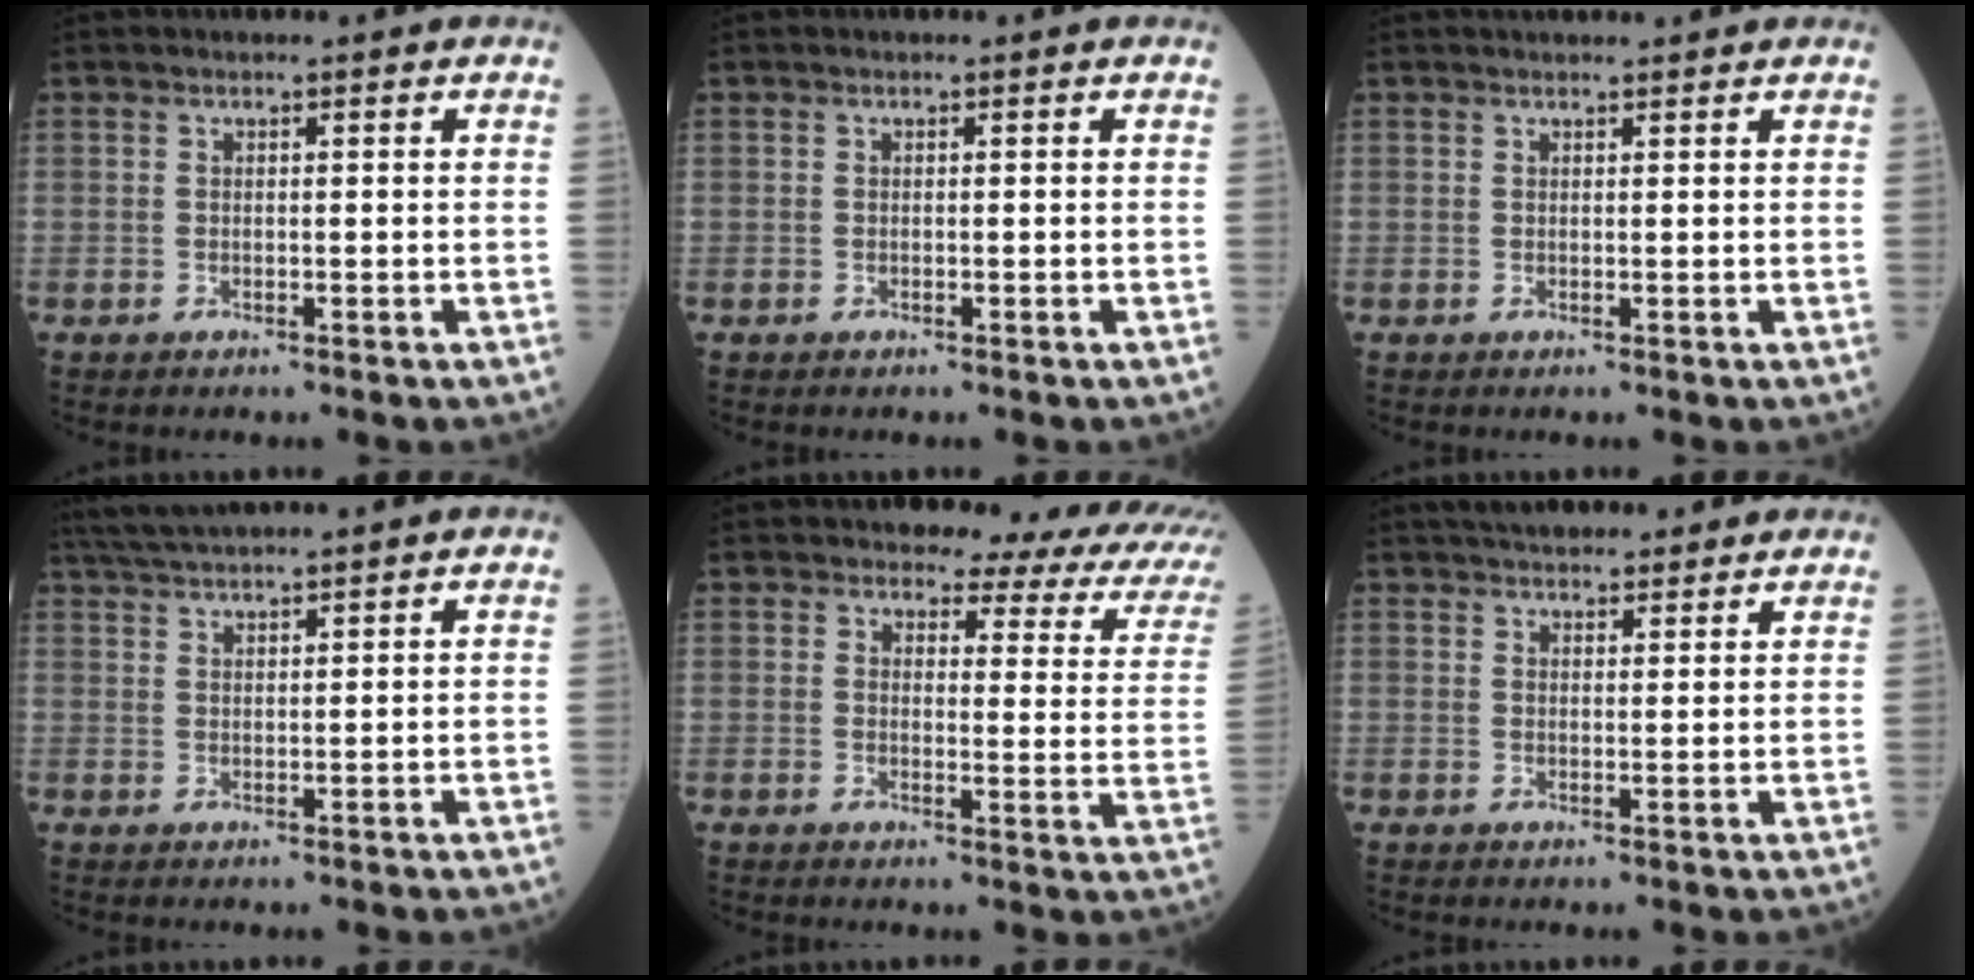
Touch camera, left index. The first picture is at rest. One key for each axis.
{"total": 0.0}
{"total": 3.5, "fx": 3.4, "fy": 0.1, "fz": 0.9, "tx": -0.010, "ty": 0.023, "tz": 0.043}
{"total": 7.5, "fx": 6.8, "fy": -0.5, "fz": 3.1, "tx": -0.059, "ty": 0.036, "tz": 0.117}
{"total": 12.3, "fx": 10.7, "fy": 3.6, "fz": 5.0, "tx": -0.037, "ty": -0.040, "tz": 0.089}
{"total": 9.8, "fx": 8.6, "fy": 2.7, "fz": 3.8, "tx": -0.048, "ty": 0.029, "tz": 0.118}